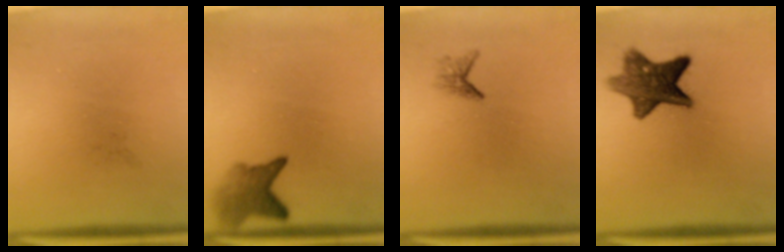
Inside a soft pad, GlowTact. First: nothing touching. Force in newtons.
{"total": 4.1}
{"total": 1.2}
{"total": 9.1}